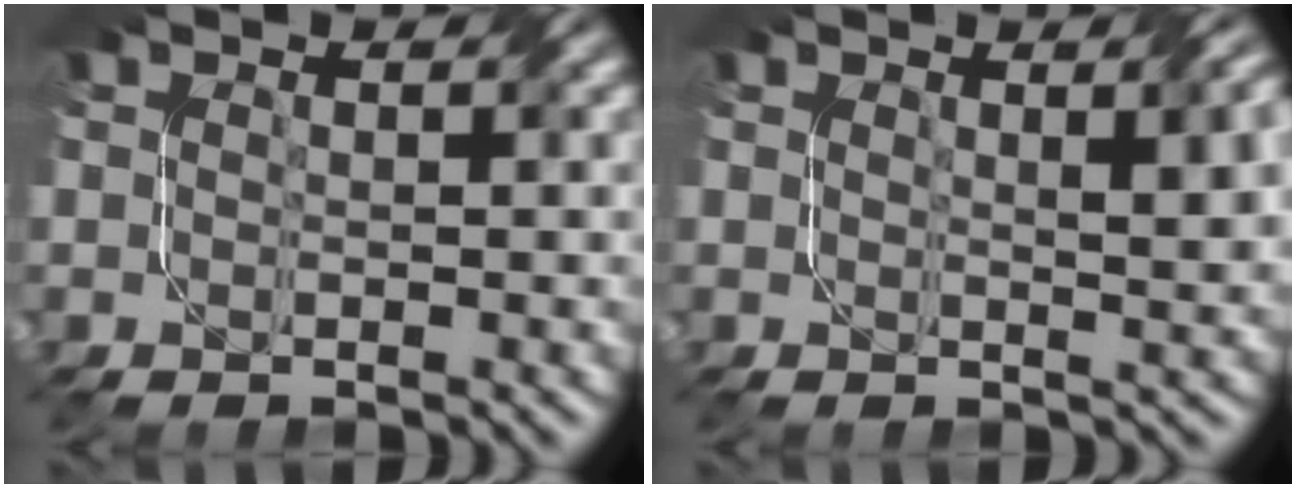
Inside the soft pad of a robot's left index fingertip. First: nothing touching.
{"total": 4.4, "force": [1.6, 1.3, 3.9], "torque": [-0.040, 0.007, 0.022]}